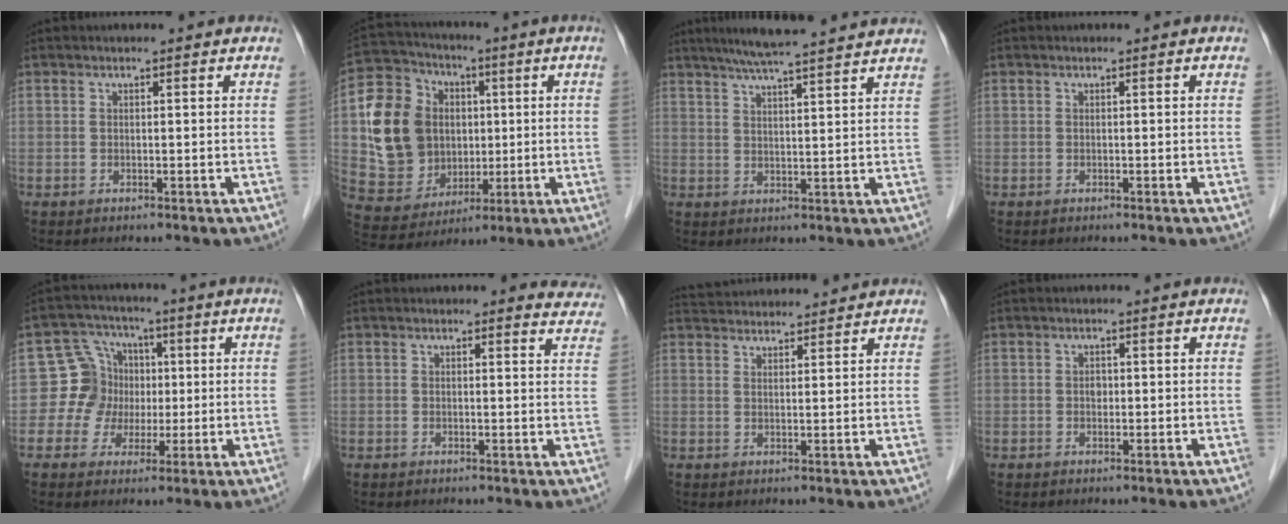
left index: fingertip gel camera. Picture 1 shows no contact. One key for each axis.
{"total": 15.4, "fx": 1.4, "fy": 13.2, "fz": 7.9, "tx": -0.182, "ty": 0.039, "tz": 0.047}
{"total": 13.5, "fx": 11.7, "fy": 0.3, "fz": 6.7, "tx": -0.109, "ty": 0.025, "tz": 0.155}
{"total": 0.0}
{"total": 7.6, "fx": -0.4, "fy": 7.5, "fz": 1.2, "tx": -0.021, "ty": 0.032, "tz": -0.004}
{"total": 4.1, "fx": 3.7, "fy": 1.7, "fz": 0.3, "tx": 0.018, "ty": -0.016, "tz": 0.013}
{"total": 7.7, "fx": 7.5, "fy": 0.9, "fz": 1.5, "tx": -0.030, "ty": 0.034, "tz": 0.117}
{"total": 1.2, "fx": -0.3, "fy": 0.9, "fz": 0.6, "tx": -0.010, "ty": 0.000, "tz": -0.005}